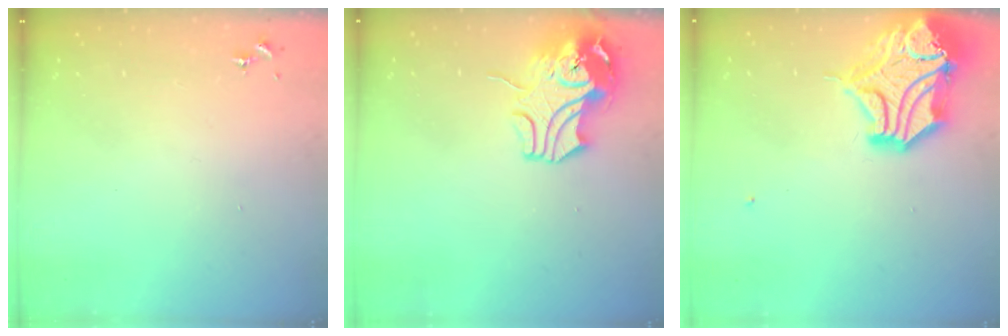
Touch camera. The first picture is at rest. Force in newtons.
{"total": 12.4, "press": 12.3, "slide": 2.0}
{"total": 18.1, "press": 17.9, "slide": 2.5}